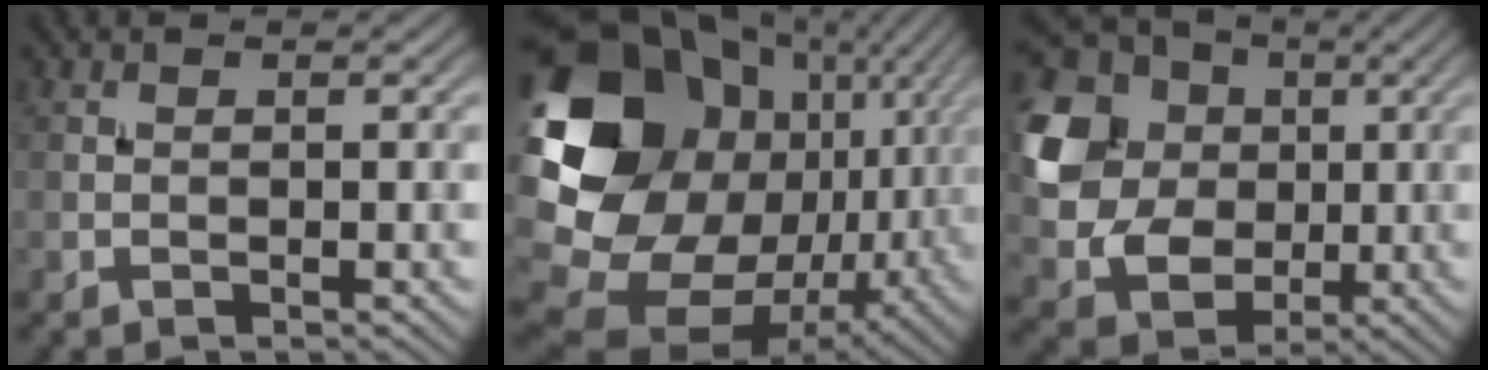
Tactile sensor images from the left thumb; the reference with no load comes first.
{"total": 20.9, "force": [2.5, 16.3, 12.8], "torque": [-0.294, -0.019, 0.081]}
{"total": 14.2, "force": [2.2, 11.9, 7.5], "torque": [-0.207, 0.004, 0.034]}